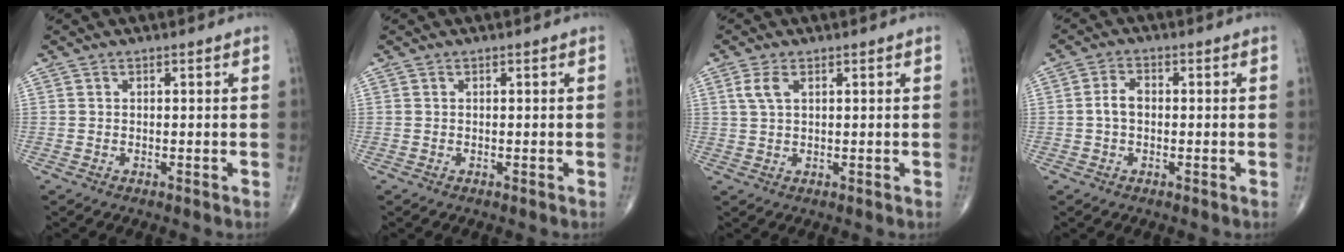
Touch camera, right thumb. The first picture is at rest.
{"total": 0.0}
{"total": 3.2, "force": [1.3, 1.6, 2.5], "torque": [-0.058, 0.007, 0.030]}
{"total": 3.3, "force": [-0.3, 2.1, 2.4], "torque": [-0.046, 0.012, -0.009]}